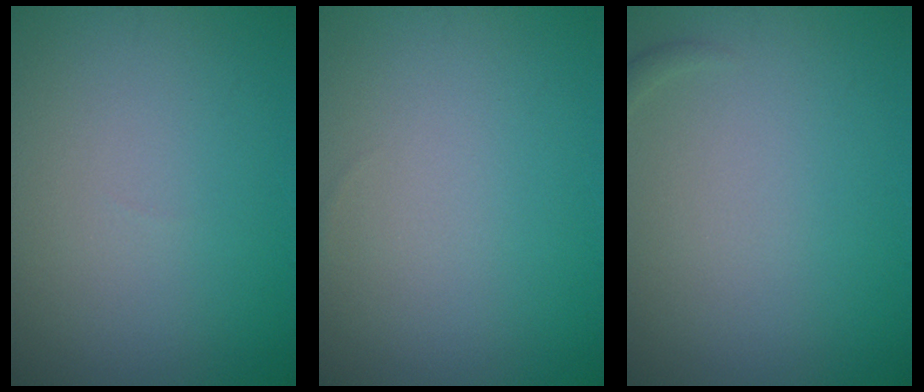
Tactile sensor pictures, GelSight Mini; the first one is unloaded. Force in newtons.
{"total": 0.0}
{"total": 0.5, "press": 0.5, "slide": 0.1}